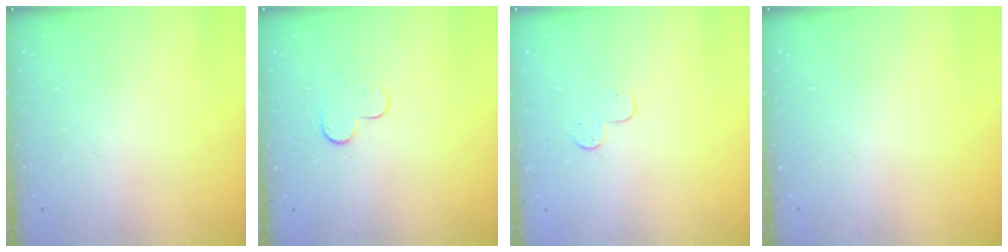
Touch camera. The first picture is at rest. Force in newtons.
{"total": 6.2, "press": 6.1, "slide": 0.6}
{"total": 4.3, "press": 4.3, "slide": 0.4}
{"total": 0.0}